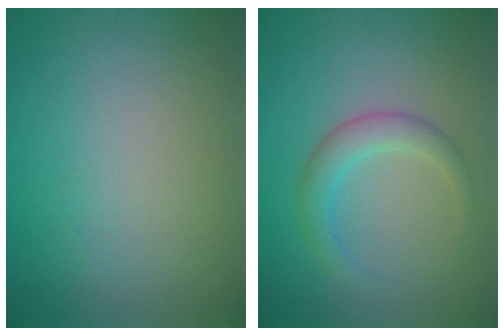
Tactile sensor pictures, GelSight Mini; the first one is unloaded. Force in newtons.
{"total": 2.7, "press": 2.7, "slide": 0.1}